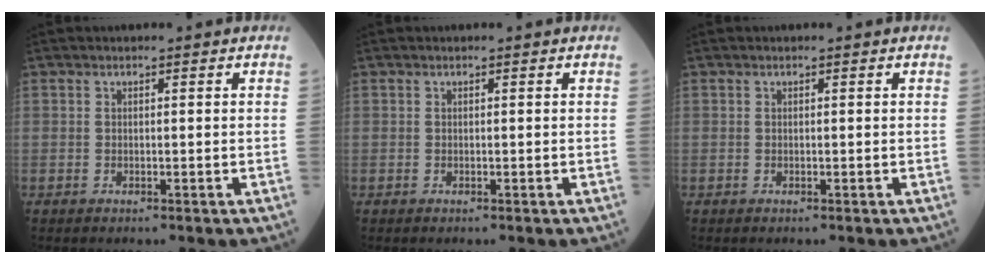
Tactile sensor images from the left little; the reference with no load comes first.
{"total": 0.0}
{"total": 0.0}